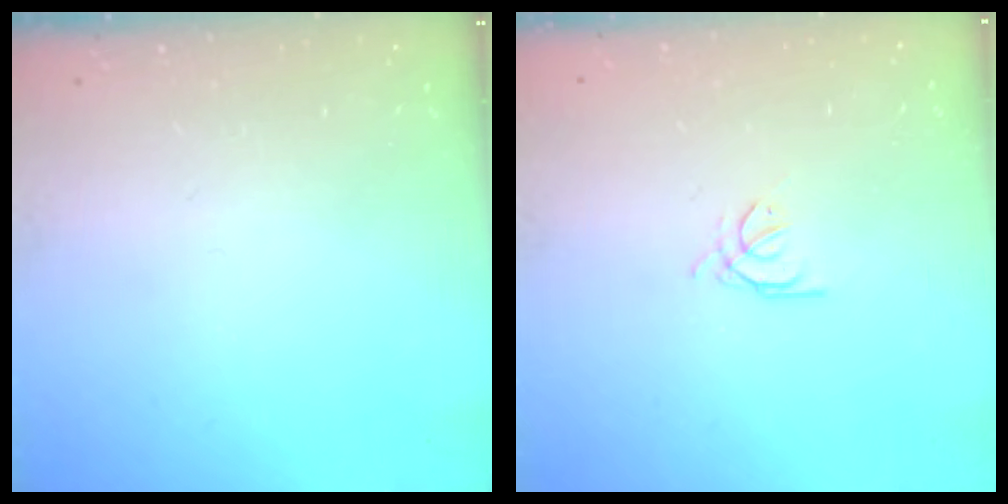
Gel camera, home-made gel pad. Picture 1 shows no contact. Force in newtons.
{"total": 1.4, "press": 1.3, "slide": 0.3}